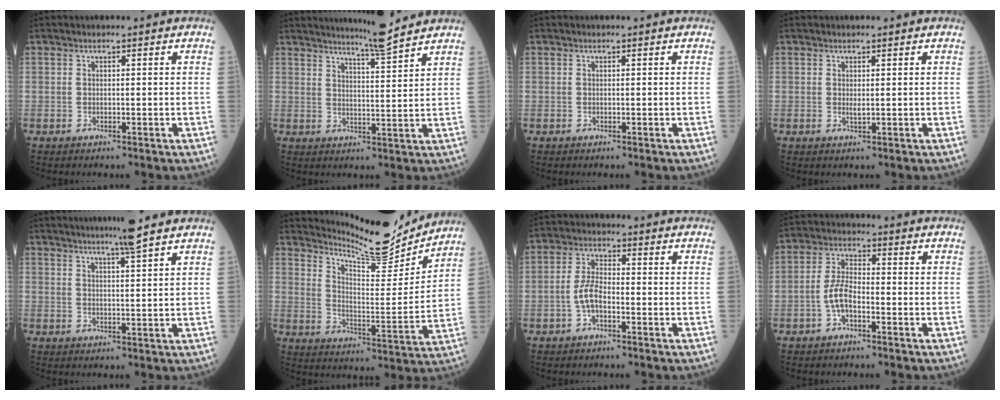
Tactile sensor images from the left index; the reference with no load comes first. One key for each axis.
{"total": 7.0, "fx": 6.5, "fy": -0.9, "fz": 2.4, "tx": -0.051, "ty": -0.011, "tz": 0.099}
{"total": 0.0}
{"total": 0.9, "fx": 0.3, "fy": 0.2, "fz": 0.8, "tx": -0.019, "ty": -0.002, "tz": 0.005}
{"total": 5.5, "fx": 4.6, "fy": -1.1, "fz": 2.9, "tx": -0.047, "ty": 0.003, "tz": 0.072}
{"total": 13.3, "fx": 13.2, "fy": 0.0, "fz": 2.2, "tx": -0.046, "ty": -0.033, "tz": 0.202}
{"total": 4.4, "fx": -1.6, "fy": 1.7, "fz": 3.7, "tx": -0.078, "ty": 0.008, "tz": -0.036}
{"total": 4.7, "fx": -1.9, "fy": 1.7, "fz": 3.9, "tx": -0.082, "ty": 0.008, "tz": -0.042}